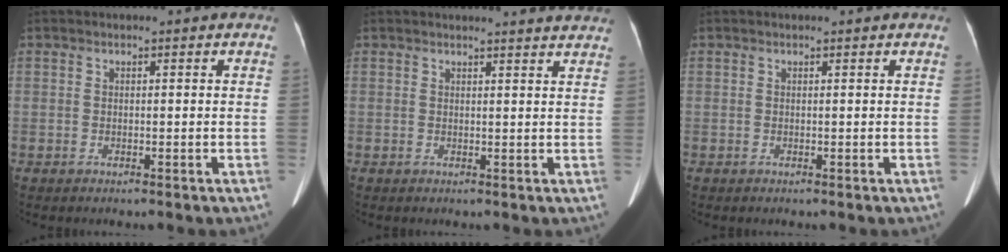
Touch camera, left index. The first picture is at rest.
{"total": 6.6, "force": [6.4, -0.1, 1.5], "torque": [-0.017, -0.004, 0.050]}
{"total": 0.0}